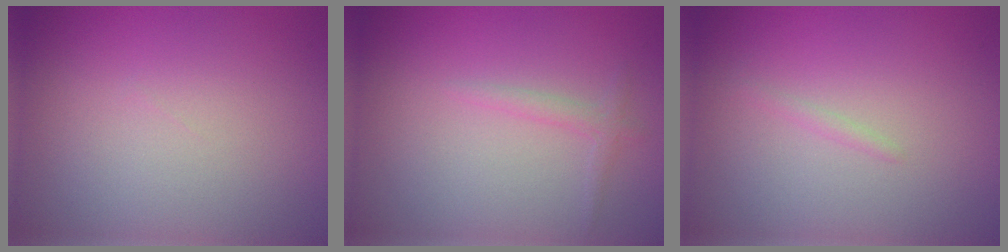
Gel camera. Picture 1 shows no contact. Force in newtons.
{"total": 1.1, "press": 1.1, "slide": 0.1}
{"total": 0.6, "press": 0.6, "slide": 0.1}